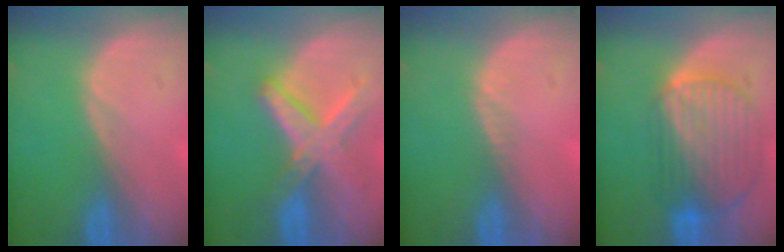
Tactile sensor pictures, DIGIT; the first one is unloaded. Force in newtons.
{"total": 8.2, "press": 7.1, "slide": 4.3}
{"total": 0.7, "press": 0.6, "slide": 0.4}
{"total": 10.4, "press": 8.8, "slide": 5.5}